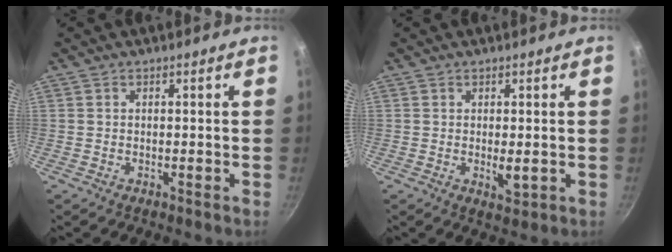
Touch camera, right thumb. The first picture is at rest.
{"total": 2.9, "force": [-0.2, 1.0, 2.7], "torque": [-0.046, -0.011, -0.001]}